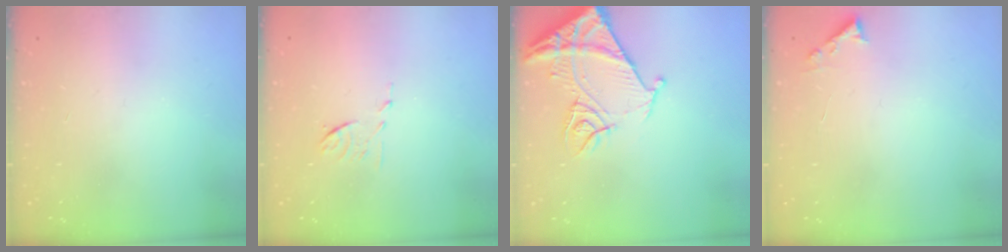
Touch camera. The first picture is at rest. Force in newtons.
{"total": 6.2, "press": 6.2, "slide": 0.7}
{"total": 13.7, "press": 13.6, "slide": 1.4}
{"total": 3.6, "press": 3.6, "slide": 0.5}